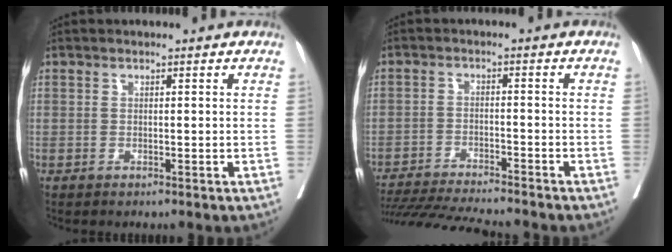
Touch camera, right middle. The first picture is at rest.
{"total": 13.9, "force": [-12.8, 0.3, 5.4], "torque": [-0.084, -0.021, -0.197]}